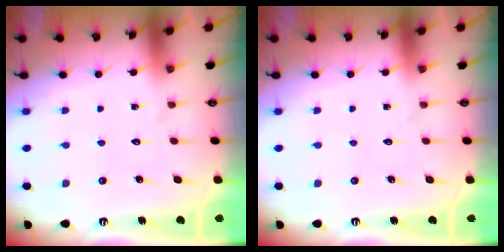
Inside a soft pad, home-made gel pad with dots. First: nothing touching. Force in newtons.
{"total": 0.0}